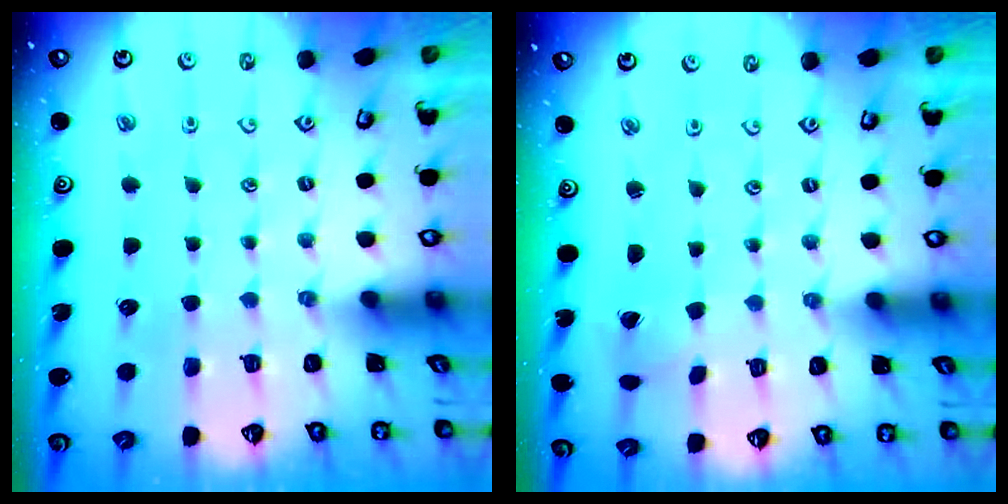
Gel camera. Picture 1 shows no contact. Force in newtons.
{"total": 0.0}